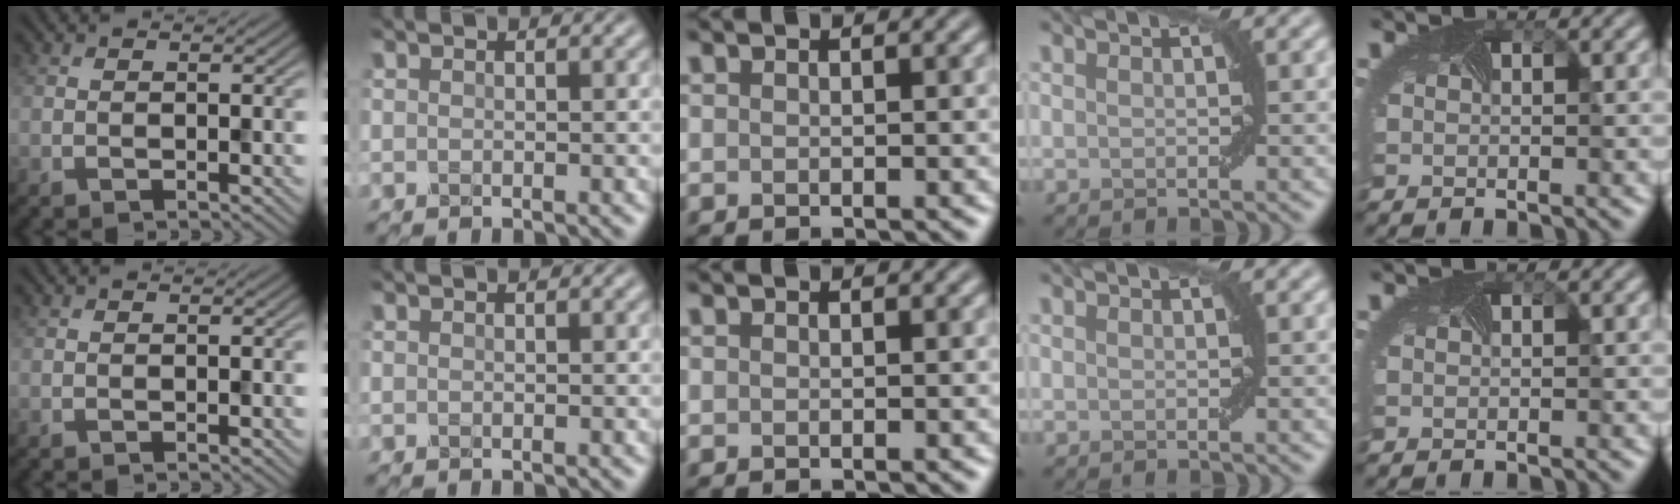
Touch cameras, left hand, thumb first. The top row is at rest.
{}